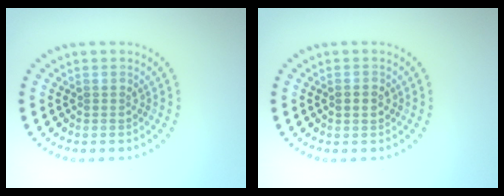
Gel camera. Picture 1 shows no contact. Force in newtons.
{"total": 1.7, "press": 1.7, "slide": 0.1}